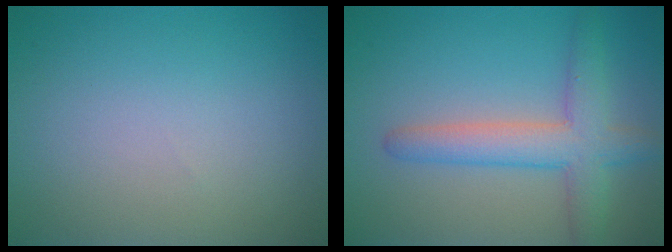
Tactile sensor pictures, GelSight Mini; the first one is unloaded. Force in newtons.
{"total": 4.7, "press": 4.7, "slide": 0.2}